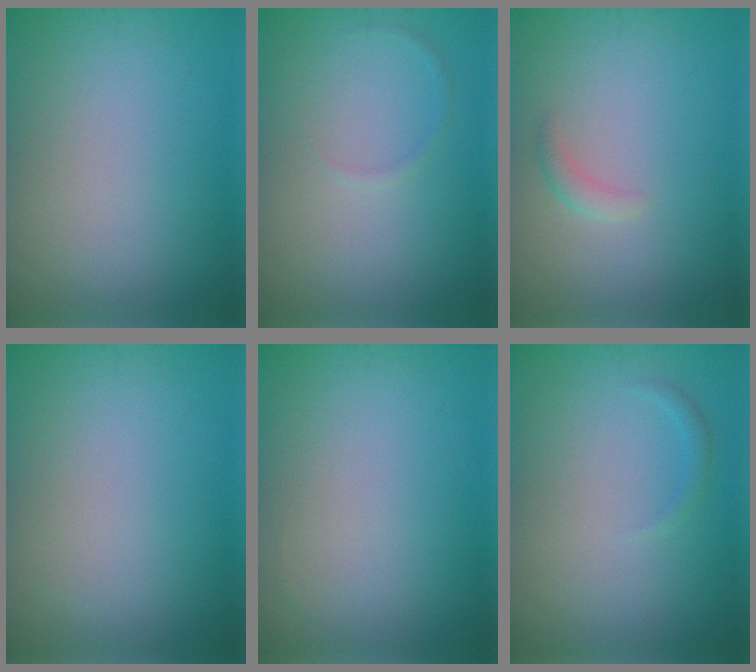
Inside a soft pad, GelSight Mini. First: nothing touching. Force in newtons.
{"total": 0.5, "press": 0.5, "slide": 0.0}
{"total": 1.1, "press": 1.1, "slide": 0.1}
{"total": 0.0}
{"total": 0.0}
{"total": 0.8, "press": 0.8, "slide": 0.1}